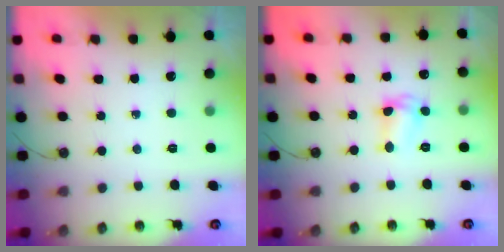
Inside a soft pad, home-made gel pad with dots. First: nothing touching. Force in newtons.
{"total": 5.0, "press": 5.0, "slide": 0.5}